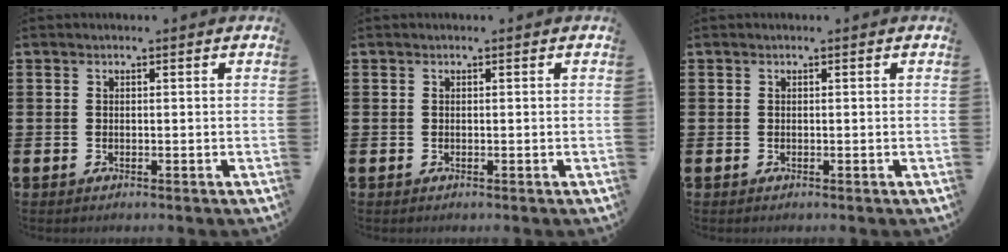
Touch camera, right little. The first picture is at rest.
{"total": 0.0}
{"total": 0.0}